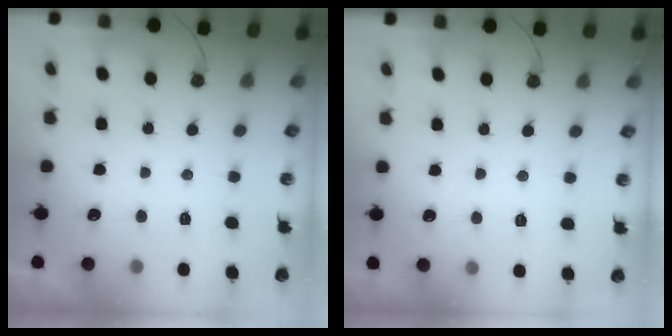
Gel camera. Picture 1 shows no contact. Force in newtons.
{"total": 3.6, "press": 3.6, "slide": 0.6}